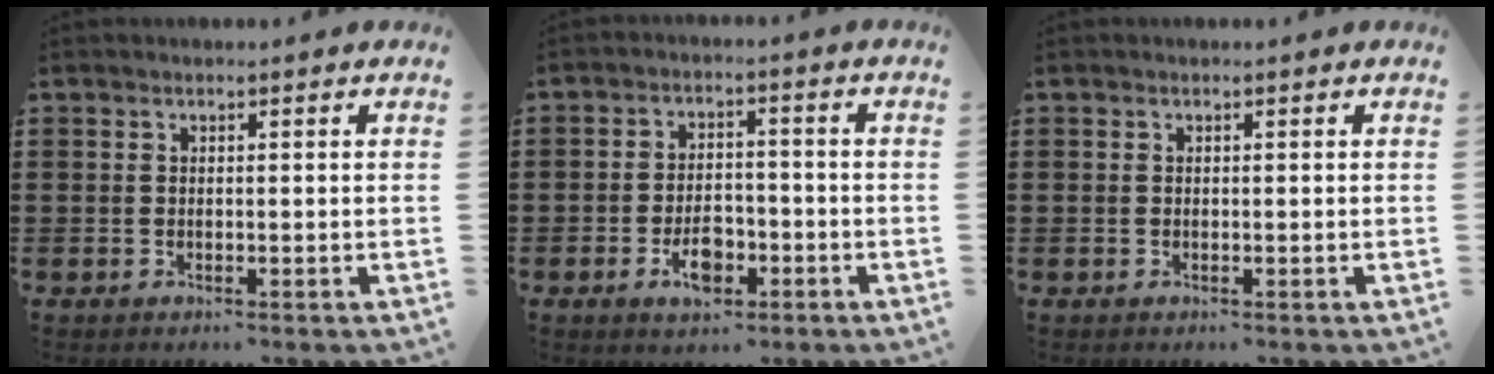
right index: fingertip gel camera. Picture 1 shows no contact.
{"total": 5.4, "force": [-2.4, 2.9, 3.8], "torque": [-0.062, 0.004, -0.044]}
{"total": 0.0}